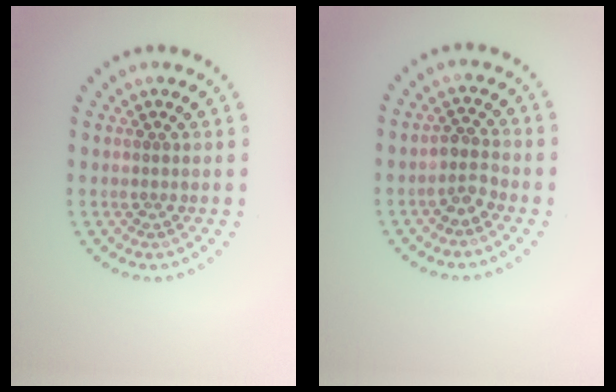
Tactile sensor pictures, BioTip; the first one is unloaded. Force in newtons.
{"total": 2.0, "press": 1.6, "slide": 1.2}